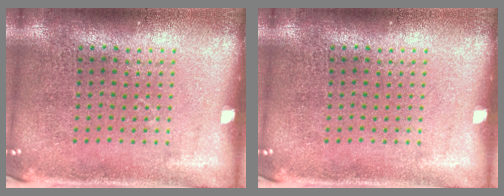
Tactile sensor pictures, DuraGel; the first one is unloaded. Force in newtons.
{"total": 0.0}